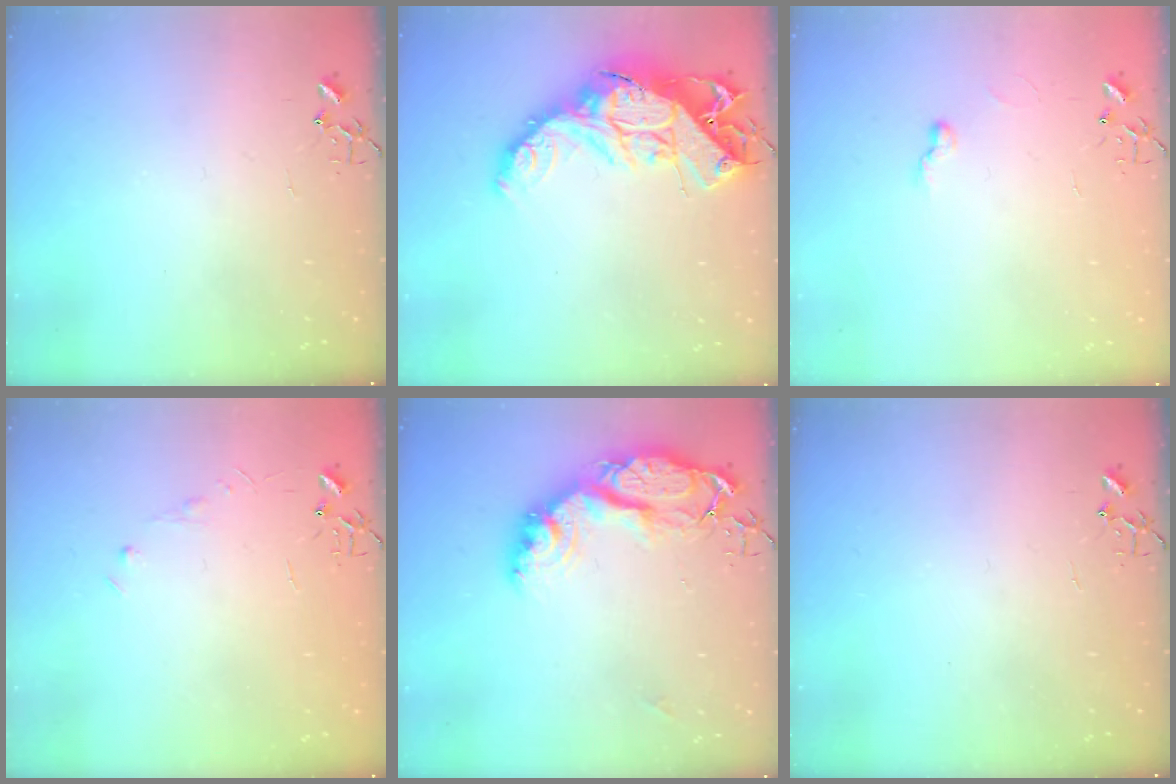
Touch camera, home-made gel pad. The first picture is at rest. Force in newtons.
{"total": 20.4, "press": 20.4, "slide": 1.7}
{"total": 5.9, "press": 5.9, "slide": 0.5}
{"total": 3.5, "press": 3.5, "slide": 0.5}
{"total": 19.0, "press": 19.0, "slide": 1.8}
{"total": 0.0}